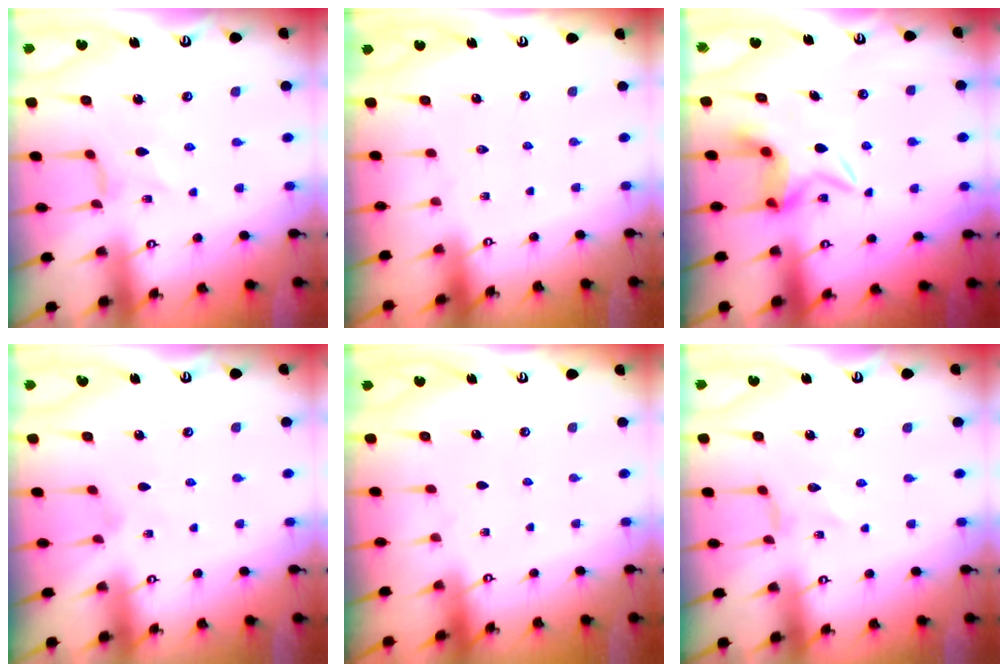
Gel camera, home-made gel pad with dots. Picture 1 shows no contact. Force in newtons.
{"total": 0.0}
{"total": 6.4, "press": 6.3, "slide": 1.0}
{"total": 1.3, "press": 1.3, "slide": 0.4}
{"total": 0.0}
{"total": 0.0}